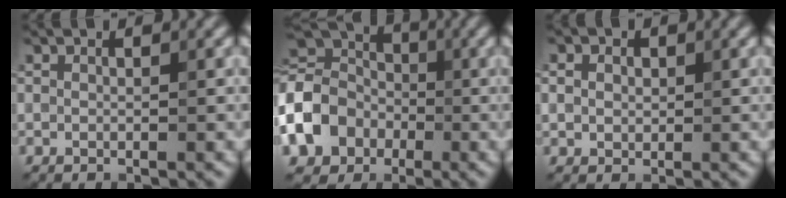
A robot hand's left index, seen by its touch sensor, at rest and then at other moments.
{"total": 10.3, "force": [-2.7, 8.5, 5.2], "torque": [-0.124, -0.007, -0.068]}
{"total": 1.9, "force": [0.7, 1.6, 0.8], "torque": [-0.013, 0.011, 0.004]}